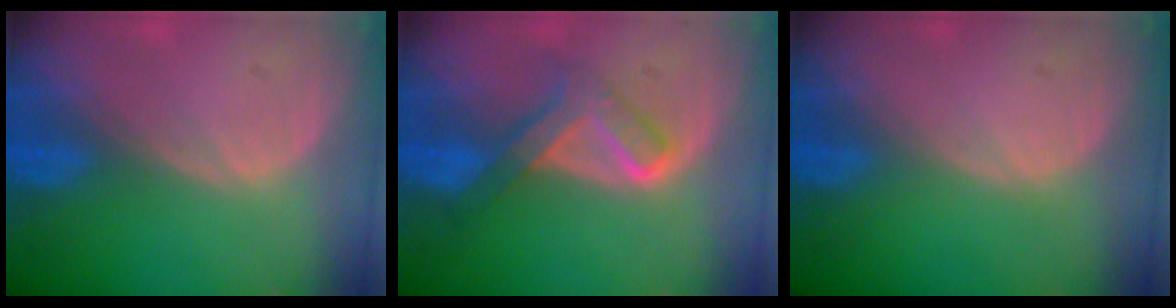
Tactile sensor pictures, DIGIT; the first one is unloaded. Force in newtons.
{"total": 5.7, "press": 5.6, "slide": 1.2}
{"total": 0.0}